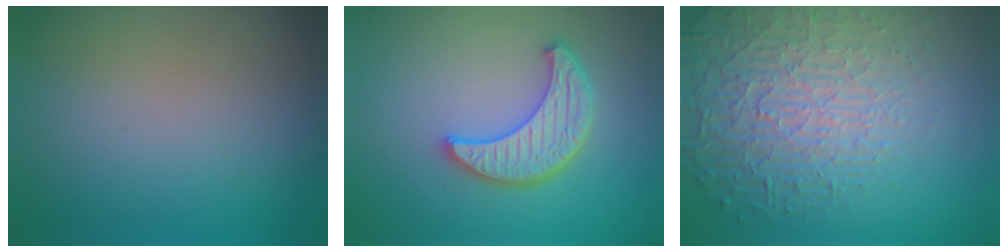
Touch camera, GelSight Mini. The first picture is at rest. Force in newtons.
{"total": 4.4, "press": 3.8, "slide": 2.2}
{"total": 6.8, "press": 5.2, "slide": 4.4}